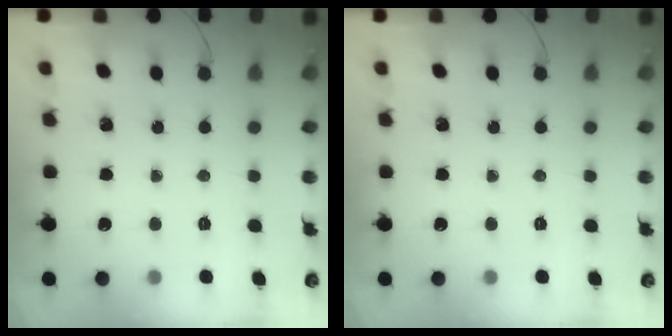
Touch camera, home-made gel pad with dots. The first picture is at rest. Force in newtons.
{"total": 0.0}